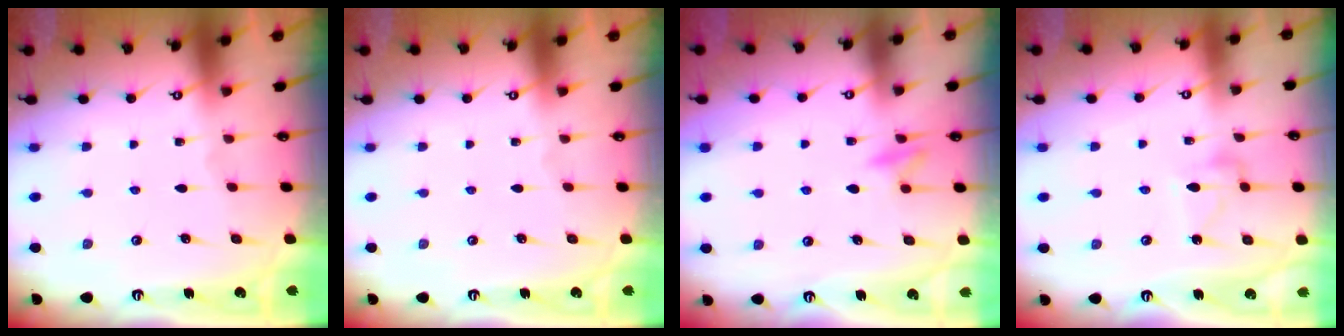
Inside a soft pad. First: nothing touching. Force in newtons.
{"total": 0.0}
{"total": 7.8, "press": 7.8, "slide": 0.9}
{"total": 6.7, "press": 6.7, "slide": 0.2}